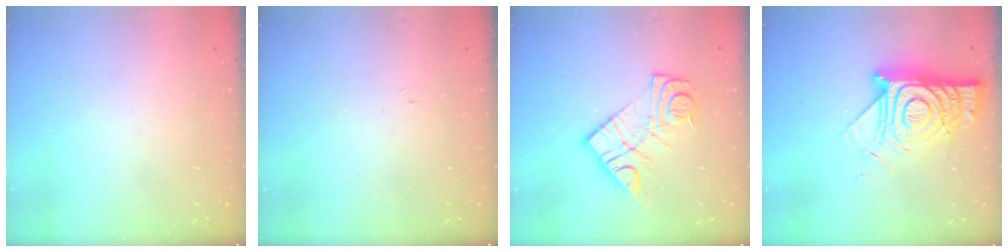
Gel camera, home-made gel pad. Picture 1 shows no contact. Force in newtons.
{"total": 3.5, "press": 3.5, "slide": 0.3}
{"total": 13.7, "press": 13.7, "slide": 1.0}
{"total": 17.4, "press": 17.3, "slide": 1.7}